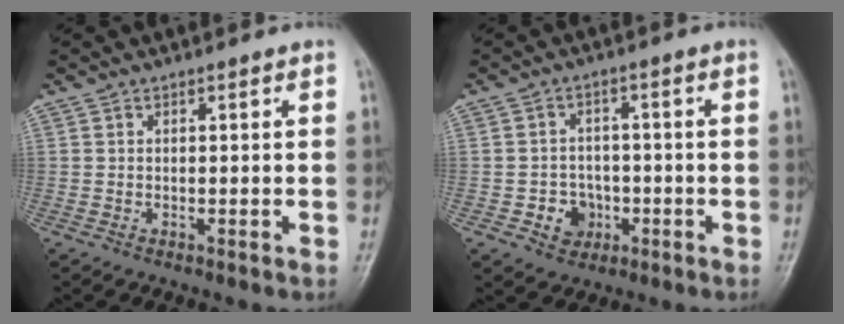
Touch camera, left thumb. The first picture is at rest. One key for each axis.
{"total": 5.6, "fx": -1.9, "fy": 4.9, "fz": 1.9, "tx": 0.000, "ty": 0.014, "tz": -0.027}